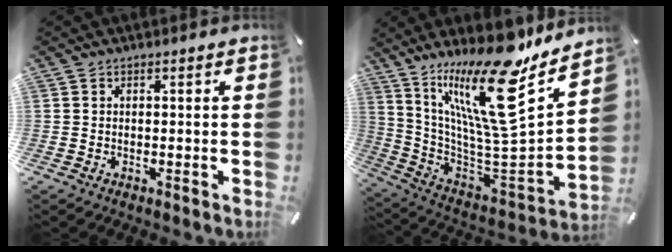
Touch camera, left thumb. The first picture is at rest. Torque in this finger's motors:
{"motor_torque": [2.47, -0.02, 1.36, -1.41, 0.78]}